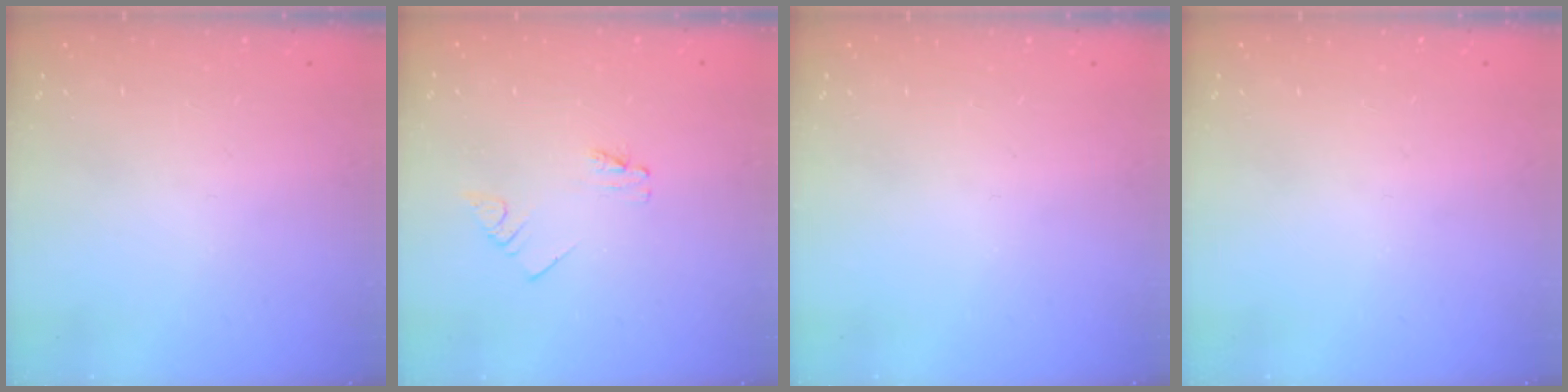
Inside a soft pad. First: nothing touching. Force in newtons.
{"total": 1.1, "press": 1.1, "slide": 0.0}
{"total": 0.0}
{"total": 0.0}